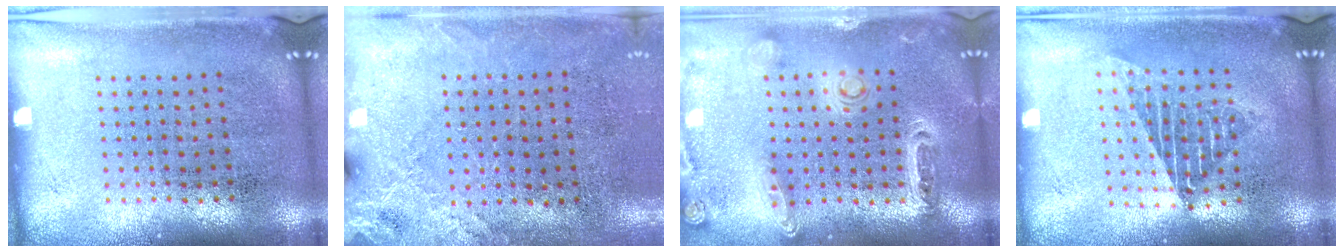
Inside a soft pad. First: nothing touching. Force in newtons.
{"total": 2.5, "press": 2.2, "slide": 1.2}
{"total": 1.3, "press": 1.3, "slide": 0.2}
{"total": 1.5, "press": 1.3, "slide": 0.7}